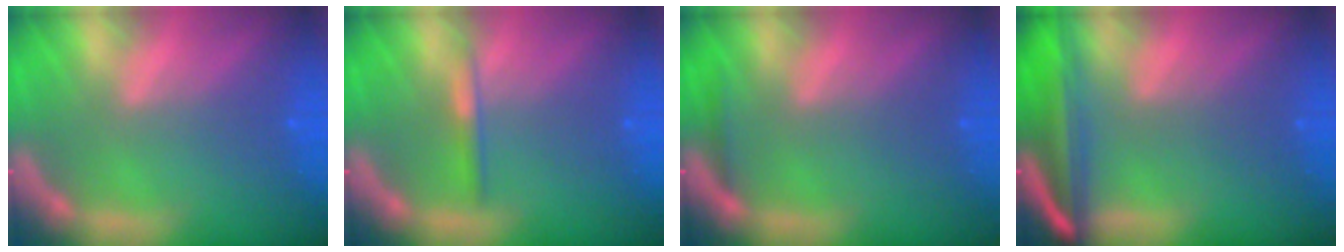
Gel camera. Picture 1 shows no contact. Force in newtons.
{"total": 1.4}
{"total": 0.9}
{"total": 9.0}